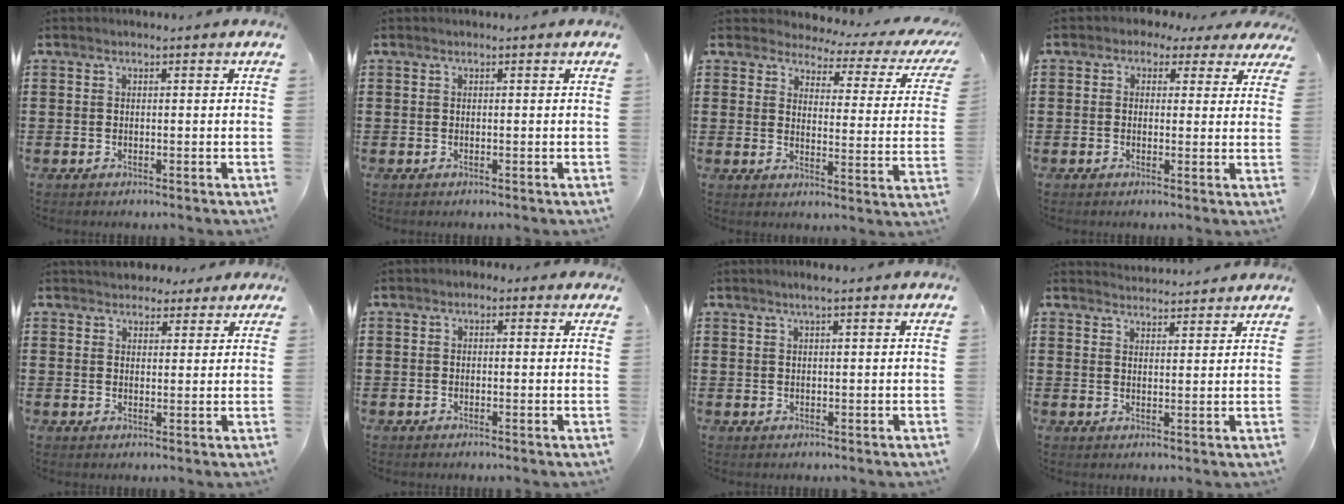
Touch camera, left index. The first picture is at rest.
{"total": 0.0}
{"total": 2.7, "force": [2.2, 0.8, 1.2], "torque": [-0.042, -0.017, 0.029]}
{"total": 2.1, "force": [1.0, 1.7, 0.7], "torque": [-0.023, 0.005, 0.016]}
{"total": 3.2, "force": [2.7, 1.8, 0.1], "torque": [-0.006, 0.001, 0.049]}
{"total": 1.0, "force": [-0.4, 0.8, 0.3], "torque": [-0.009, 0.004, -0.009]}
{"total": 1.4, "force": [0.8, 0.0, 1.2], "torque": [-0.023, 0.001, 0.015]}
{"total": 2.7, "force": [2.7, 0.1, -0.1], "torque": [-0.005, -0.009, 0.051]}